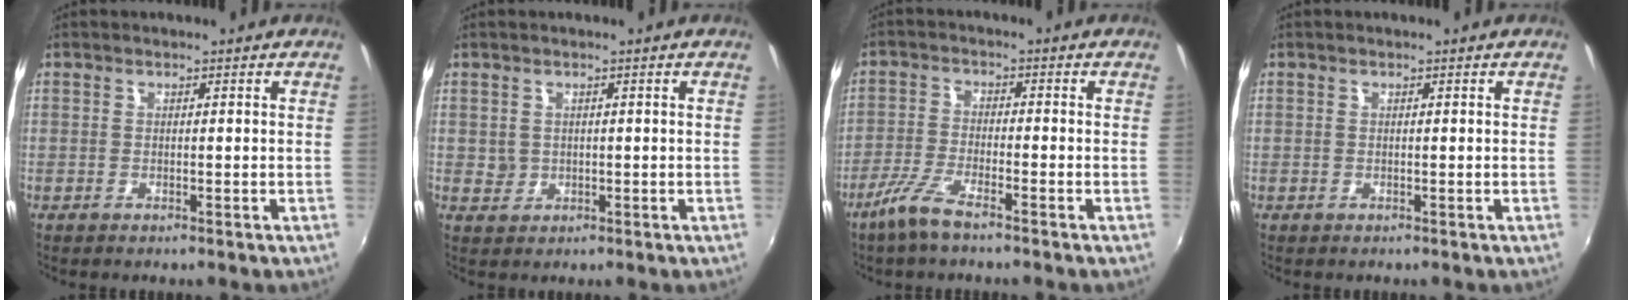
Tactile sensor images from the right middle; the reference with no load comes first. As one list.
[{"total": 1.8, "force": [0.3, 1.8, 0.3], "torque": [0.001, 0.002, 0.005]}, {"total": 6.1, "force": [-4.5, 0.7, 4.0], "torque": [-0.097, -0.008, -0.090]}, {"total": 0.0}]